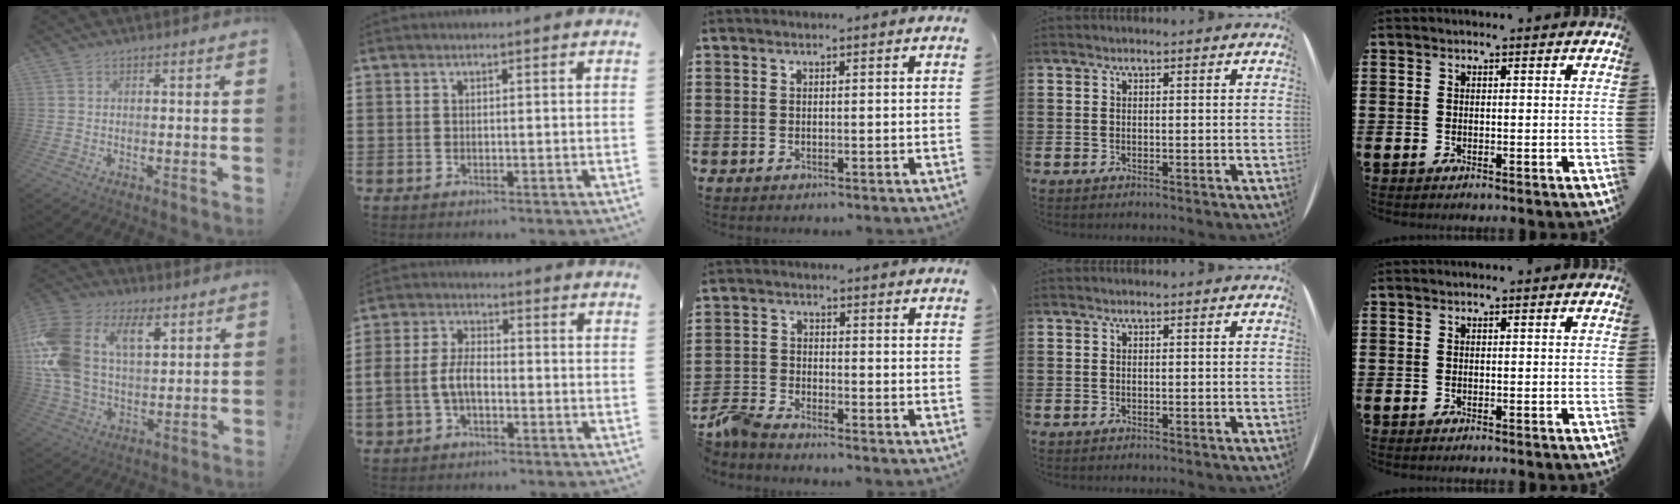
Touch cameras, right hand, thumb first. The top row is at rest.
{"thumb": {"total": 19.9, "force": [7.4, 13.0, 13.1], "torque": [-0.273, -0.025, 0.131]}, "index": {"total": 5.3, "force": [-1.5, 3.2, 3.9], "torque": [-0.100, -0.001, -0.034]}, "middle": {"total": 3.9, "force": [-3.6, 0.5, 1.3], "torque": [-0.059, -0.009, -0.083]}}